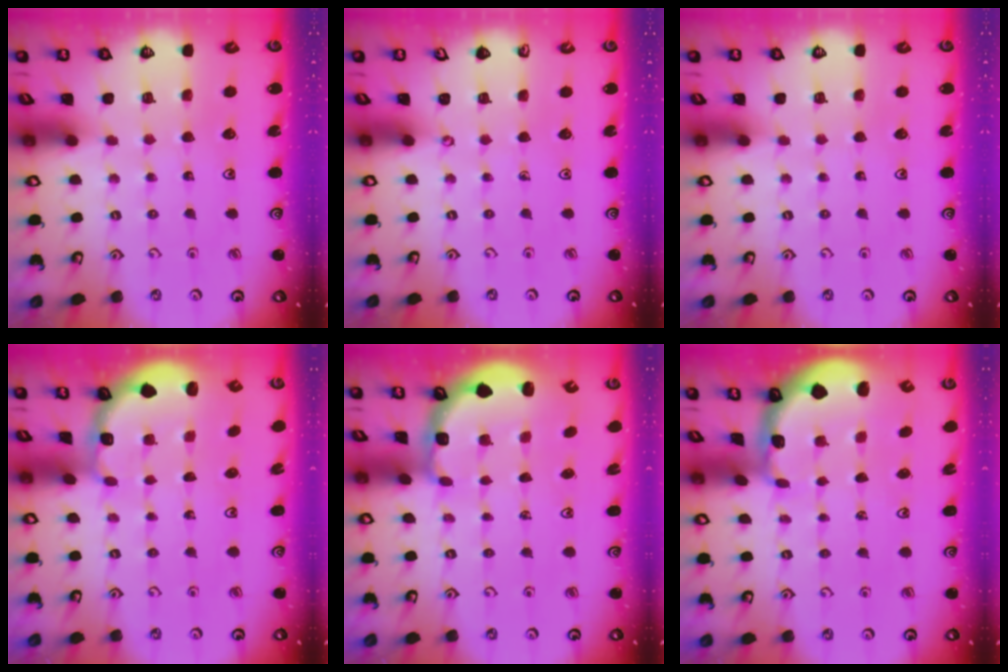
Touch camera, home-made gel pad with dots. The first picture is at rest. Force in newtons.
{"total": 0.0}
{"total": 0.0}
{"total": 2.0, "press": 1.8, "slide": 0.8}
{"total": 2.5, "press": 2.3, "slide": 1.1}
{"total": 0.8, "press": 0.8, "slide": 0.2}